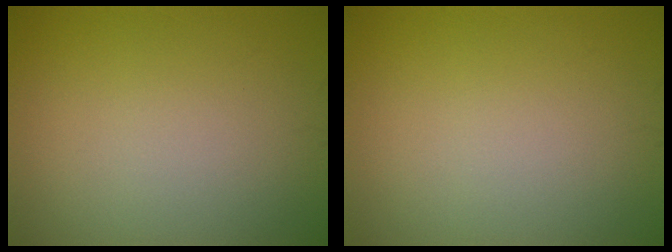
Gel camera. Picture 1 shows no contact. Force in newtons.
{"total": 0.0}